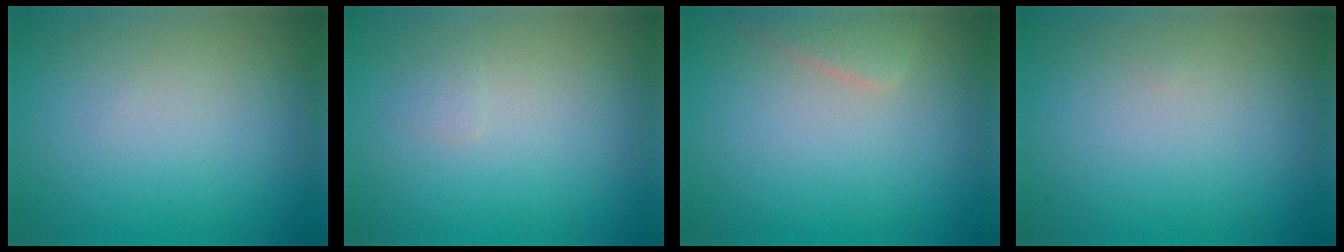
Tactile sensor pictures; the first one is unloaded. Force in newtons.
{"total": 0.5, "press": 0.5, "slide": 0.1}
{"total": 2.0, "press": 2.0, "slide": 0.1}
{"total": 0.0}